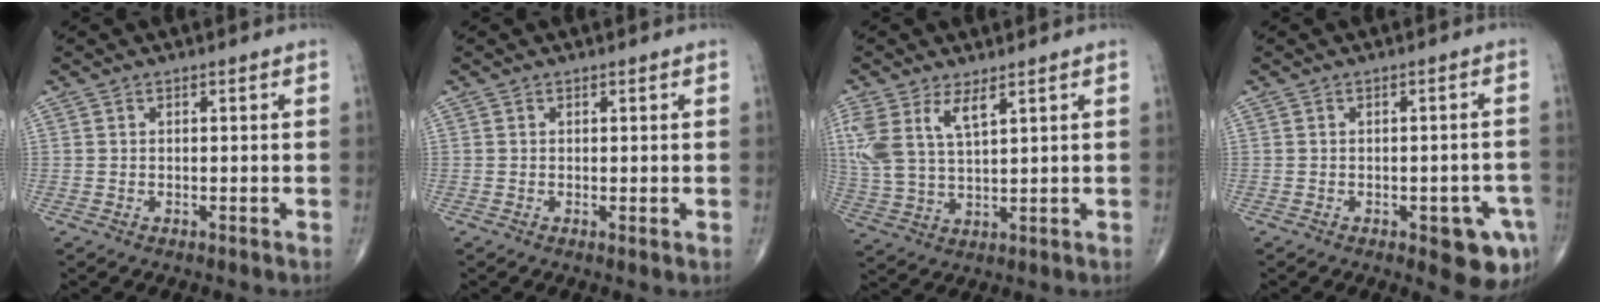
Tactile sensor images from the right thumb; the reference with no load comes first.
{"total": 0.6, "force": [0.1, 0.1, 0.6], "torque": [-0.014, -0.003, -0.001]}
{"total": 9.4, "force": [4.5, 3.8, 7.3], "torque": [-0.168, -0.009, 0.100]}
{"total": 8.0, "force": [-3.4, 3.1, 6.6], "torque": [-0.055, 0.010, -0.035]}